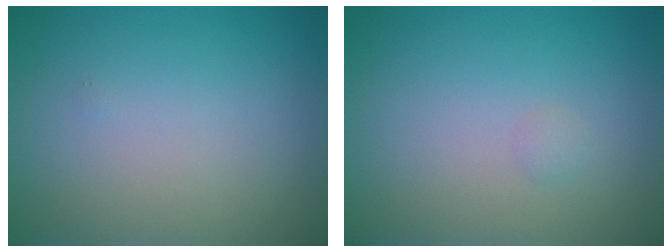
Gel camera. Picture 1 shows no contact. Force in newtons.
{"total": 0.5, "press": 0.5, "slide": 0.0}